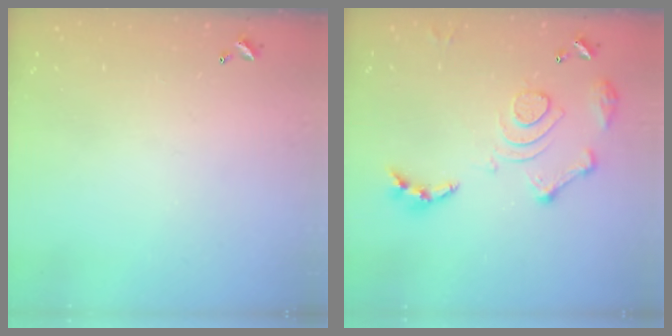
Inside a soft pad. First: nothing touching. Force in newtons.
{"total": 14.6, "press": 14.5, "slide": 1.6}